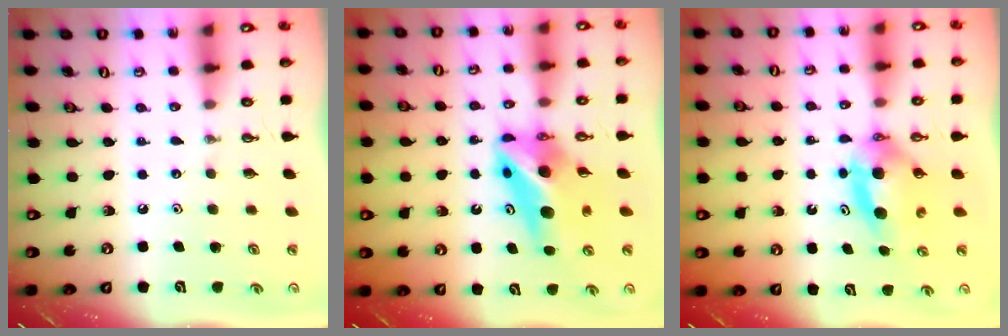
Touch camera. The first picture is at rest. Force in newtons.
{"total": 12.2, "press": 12.1, "slide": 1.1}
{"total": 6.6, "press": 6.0, "slide": 2.8}